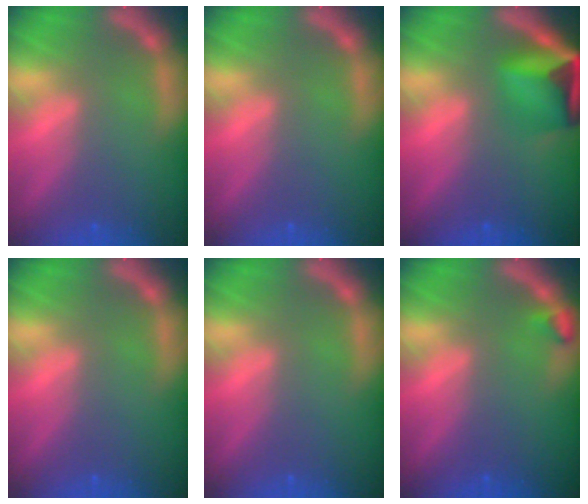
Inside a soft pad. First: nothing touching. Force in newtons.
{"total": 0.0}
{"total": 7.4}
{"total": 0.0}
{"total": 0.0}
{"total": 0.9}